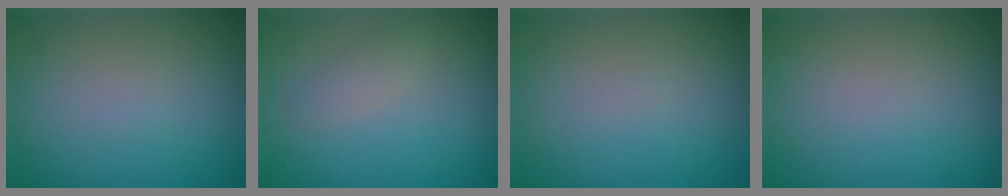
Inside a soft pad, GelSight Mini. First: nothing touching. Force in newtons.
{"total": 1.3, "press": 1.3, "slide": 0.0}
{"total": 0.0}
{"total": 0.0}